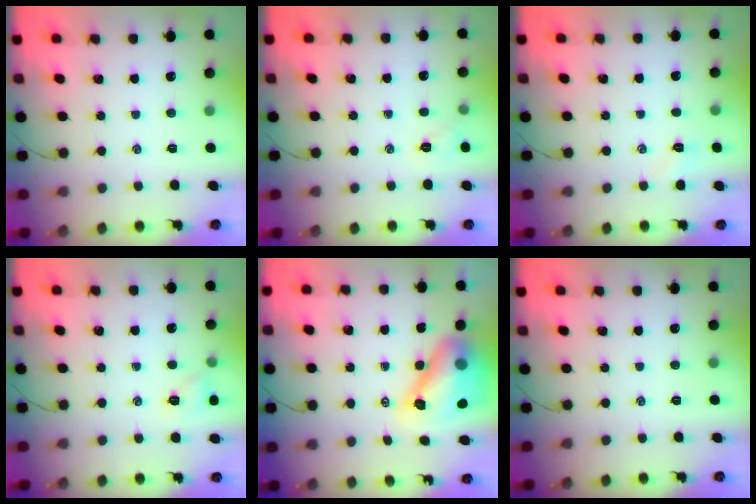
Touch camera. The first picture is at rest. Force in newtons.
{"total": 5.0, "press": 4.8, "slide": 1.5}
{"total": 2.9, "press": 2.8, "slide": 0.8}
{"total": 6.8, "press": 6.7, "slide": 1.3}
{"total": 13.9, "press": 13.2, "slide": 4.5}
{"total": 0.0}